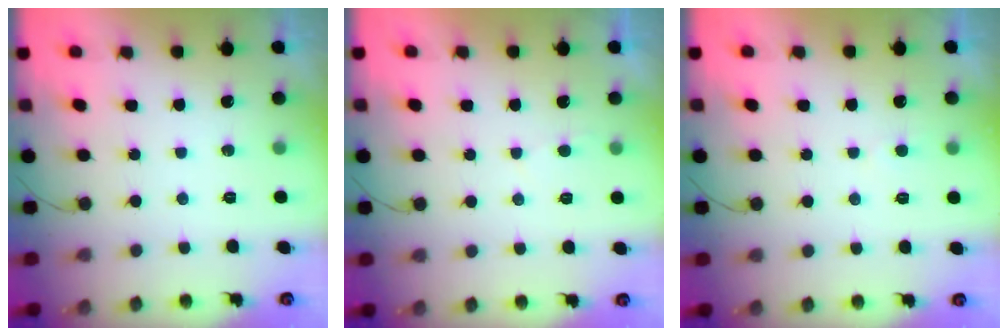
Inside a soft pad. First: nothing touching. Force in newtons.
{"total": 2.1, "press": 2.1, "slide": 0.2}
{"total": 2.7, "press": 2.7, "slide": 0.3}